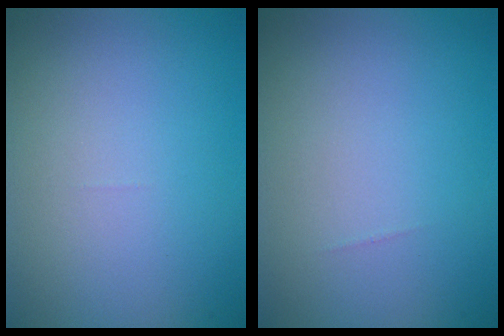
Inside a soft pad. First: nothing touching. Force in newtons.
{"total": 0.0}